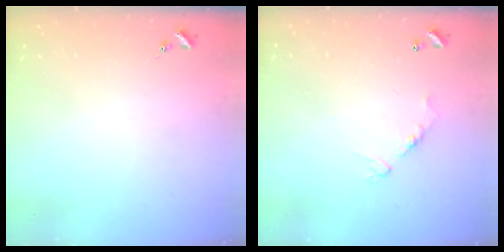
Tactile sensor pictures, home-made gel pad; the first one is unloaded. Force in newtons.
{"total": 7.7, "press": 7.7, "slide": 0.4}